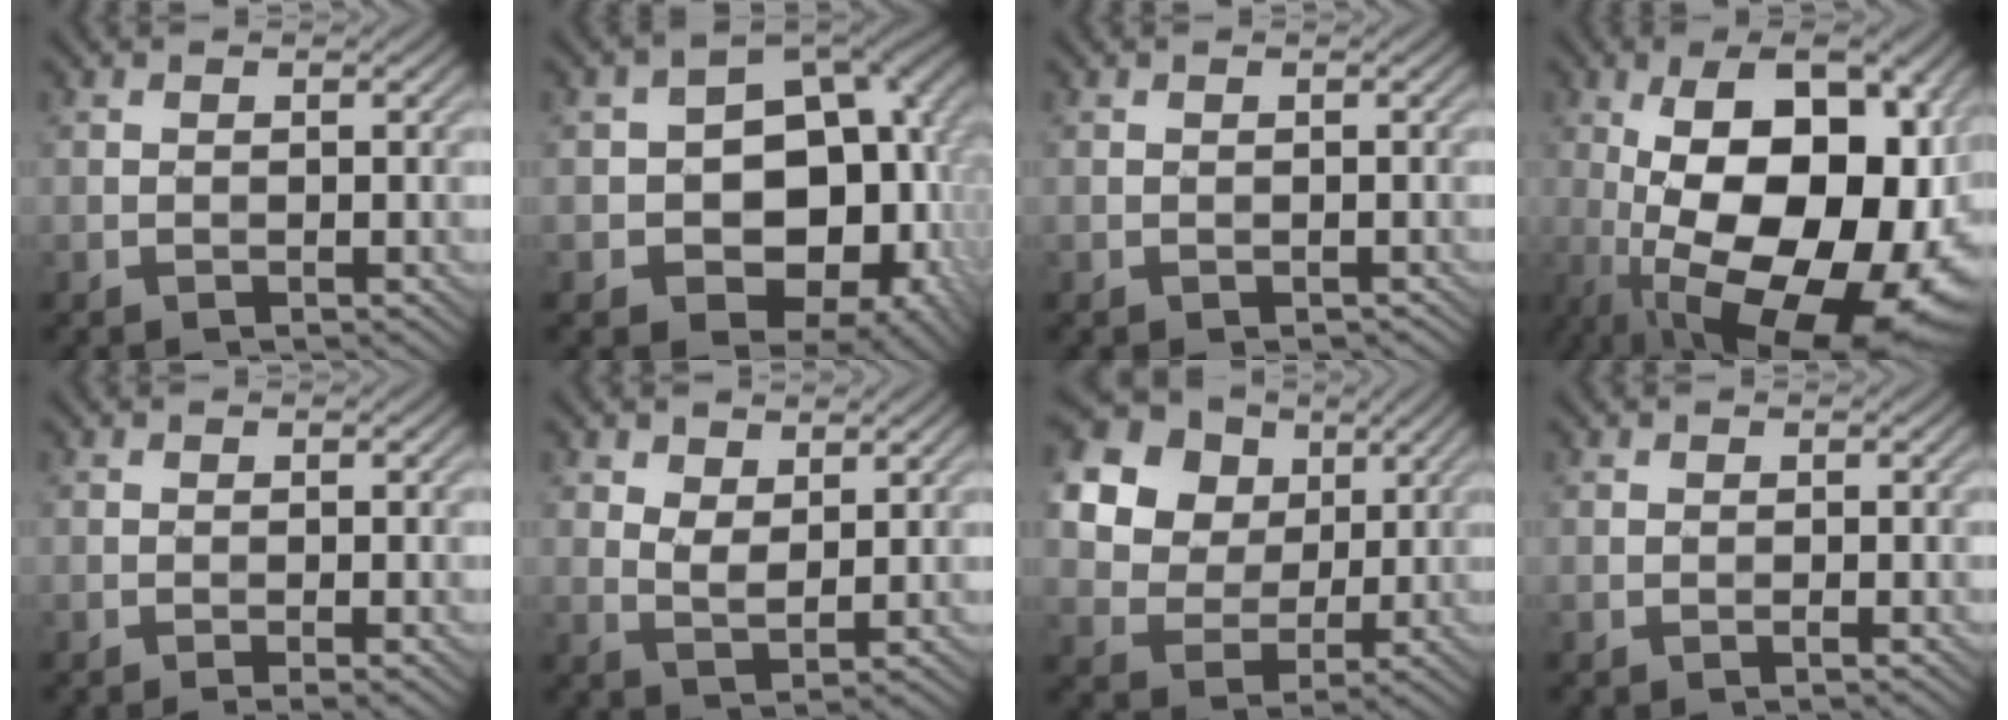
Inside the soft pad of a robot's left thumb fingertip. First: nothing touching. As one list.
[{"total": 15.5, "force": [-1.4, 11.3, 10.4], "torque": [-0.131, -0.022, -0.005]}, {"total": 0.0}, {"total": 21.9, "force": [-2.9, 10.6, 18.9], "torque": [-0.269, 0.009, -0.041]}, {"total": 1.0, "force": [-0.3, 0.0, 1.0], "torque": [-0.022, 0.002, -0.008]}, {"total": 3.8, "force": [2.5, 1.9, 2.2], "torque": [-0.051, -0.002, 0.050]}, {"total": 21.0, "force": [10.3, 16.0, 8.9], "torque": [-0.268, 0.037, 0.216]}, {"total": 0.0}]